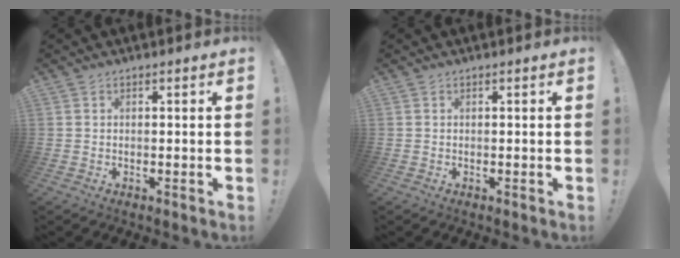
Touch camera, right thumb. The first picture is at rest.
{"total": 0.0}